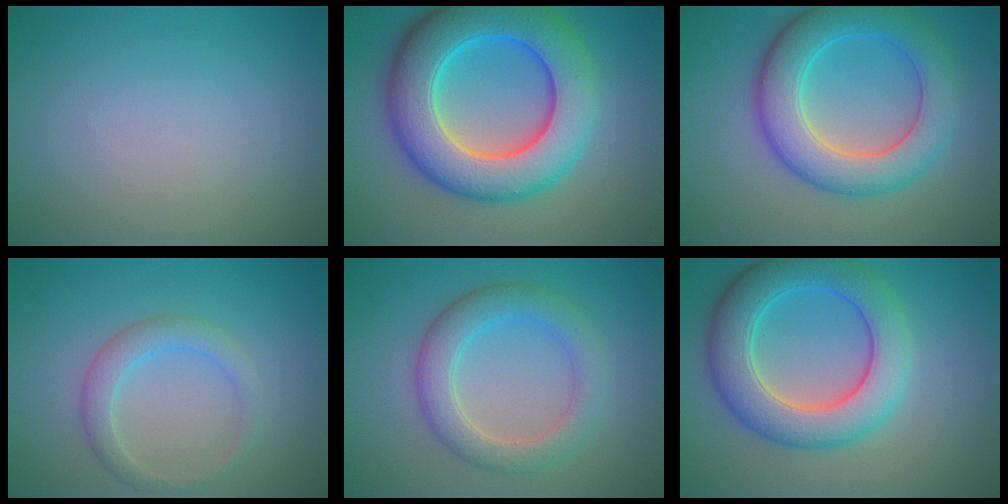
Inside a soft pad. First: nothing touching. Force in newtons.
{"total": 11.3, "press": 11.3, "slide": 0.2}
{"total": 7.5, "press": 7.5, "slide": 0.3}
{"total": 2.5, "press": 2.5, "slide": 0.2}
{"total": 4.4, "press": 4.4, "slide": 0.2}
{"total": 7.5, "press": 7.5, "slide": 0.2}